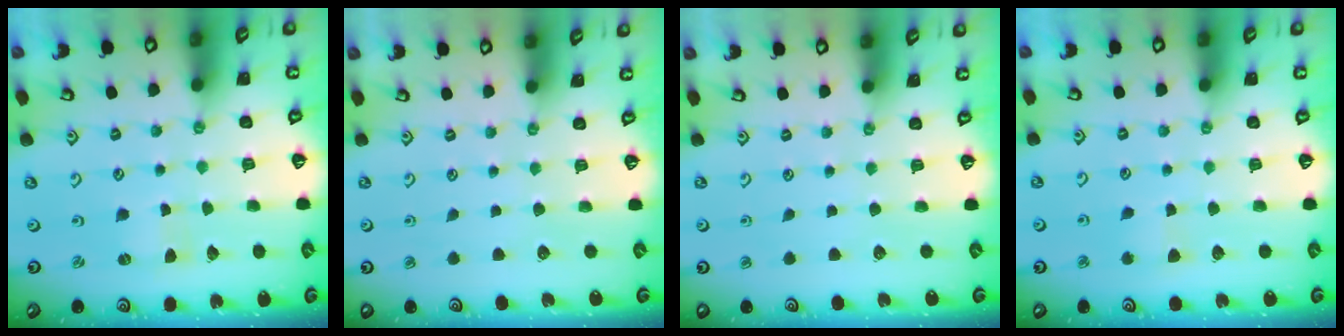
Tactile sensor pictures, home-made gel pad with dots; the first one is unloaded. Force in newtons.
{"total": 0.0}
{"total": 0.0}
{"total": 2.3, "press": 2.3, "slide": 0.4}